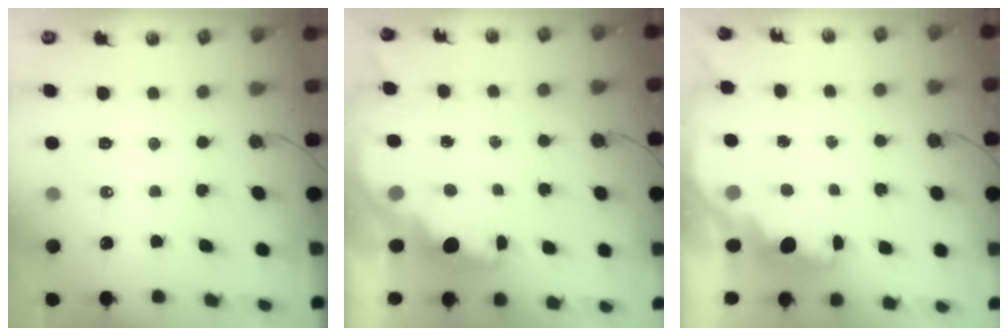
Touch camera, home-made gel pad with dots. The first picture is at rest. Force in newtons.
{"total": 2.2, "press": 2.0, "slide": 0.8}
{"total": 2.5, "press": 2.4, "slide": 0.8}